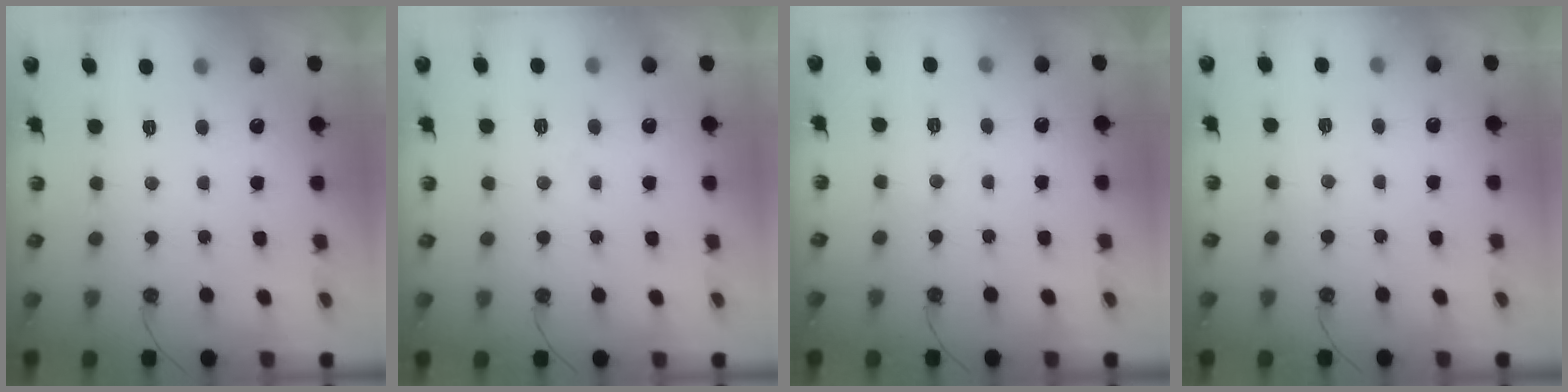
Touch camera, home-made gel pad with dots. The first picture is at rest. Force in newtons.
{"total": 3.4, "press": 3.4, "slide": 0.6}
{"total": 4.1, "press": 4.0, "slide": 0.7}
{"total": 2.1, "press": 2.1, "slide": 0.4}